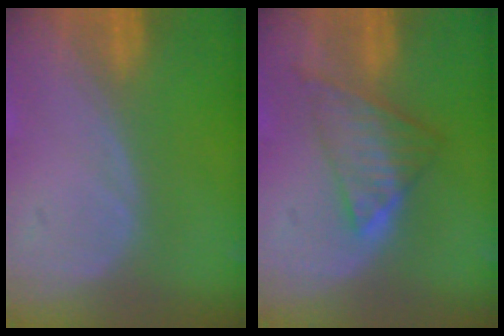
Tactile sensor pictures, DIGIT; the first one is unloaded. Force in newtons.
{"total": 6.1, "press": 6.0, "slide": 1.0}